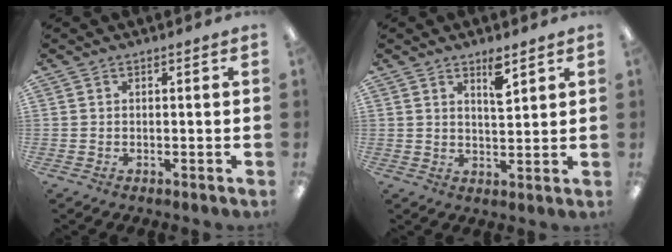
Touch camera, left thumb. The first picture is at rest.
{"total": 5.4, "force": [3.4, 1.8, 3.9], "torque": [-0.054, -0.015, 0.052]}